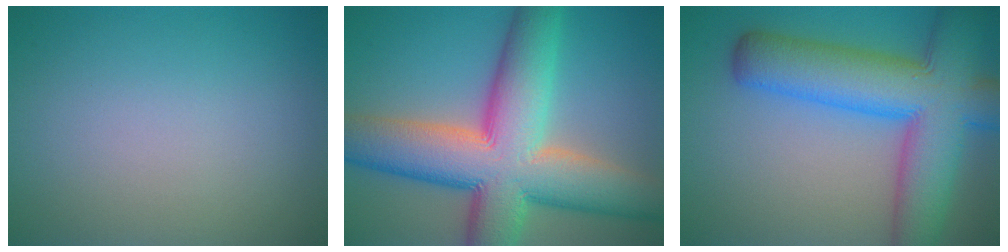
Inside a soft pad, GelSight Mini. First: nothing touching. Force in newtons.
{"total": 13.9, "press": 13.8, "slide": 0.6}
{"total": 12.0, "press": 12.0, "slide": 0.4}